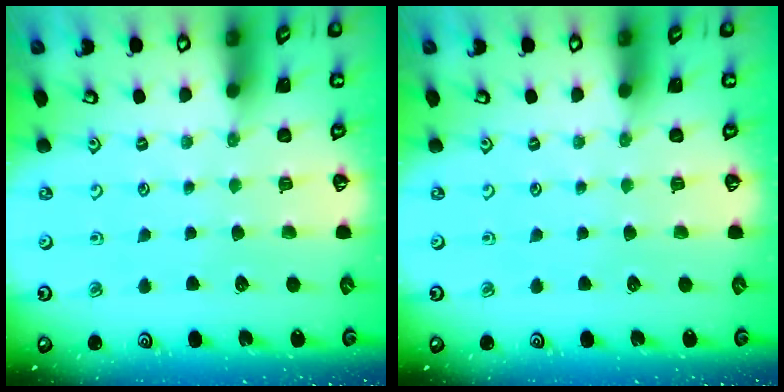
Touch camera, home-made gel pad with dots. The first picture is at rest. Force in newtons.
{"total": 0.0}